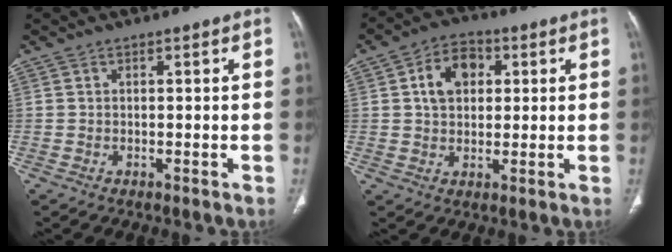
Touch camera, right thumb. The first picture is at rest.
{"total": 8.4, "force": [2.0, 6.0, 5.5], "torque": [-0.068, 0.007, 0.028]}